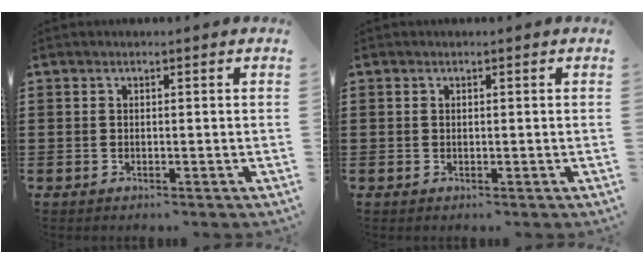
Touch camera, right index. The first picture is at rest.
{"total": 0.0}